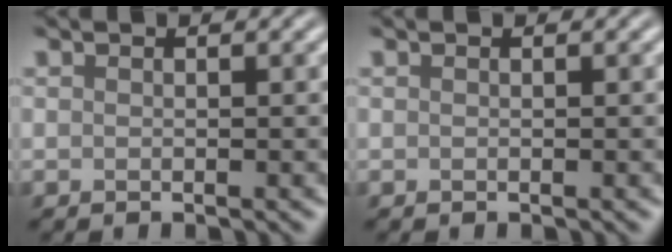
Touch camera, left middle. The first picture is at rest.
{"total": 0.0}